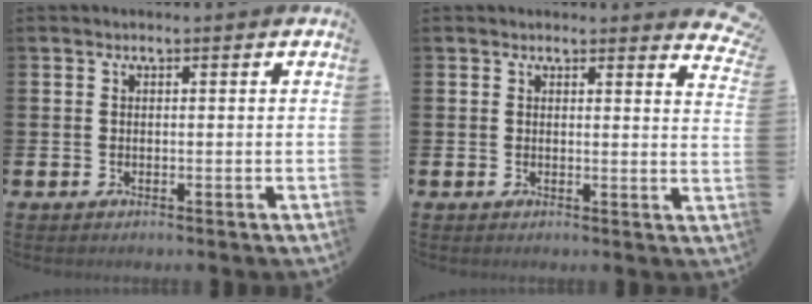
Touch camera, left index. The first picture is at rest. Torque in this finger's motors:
{"motor_torque": [1.09, -1.05, 0.10, 0.03]}